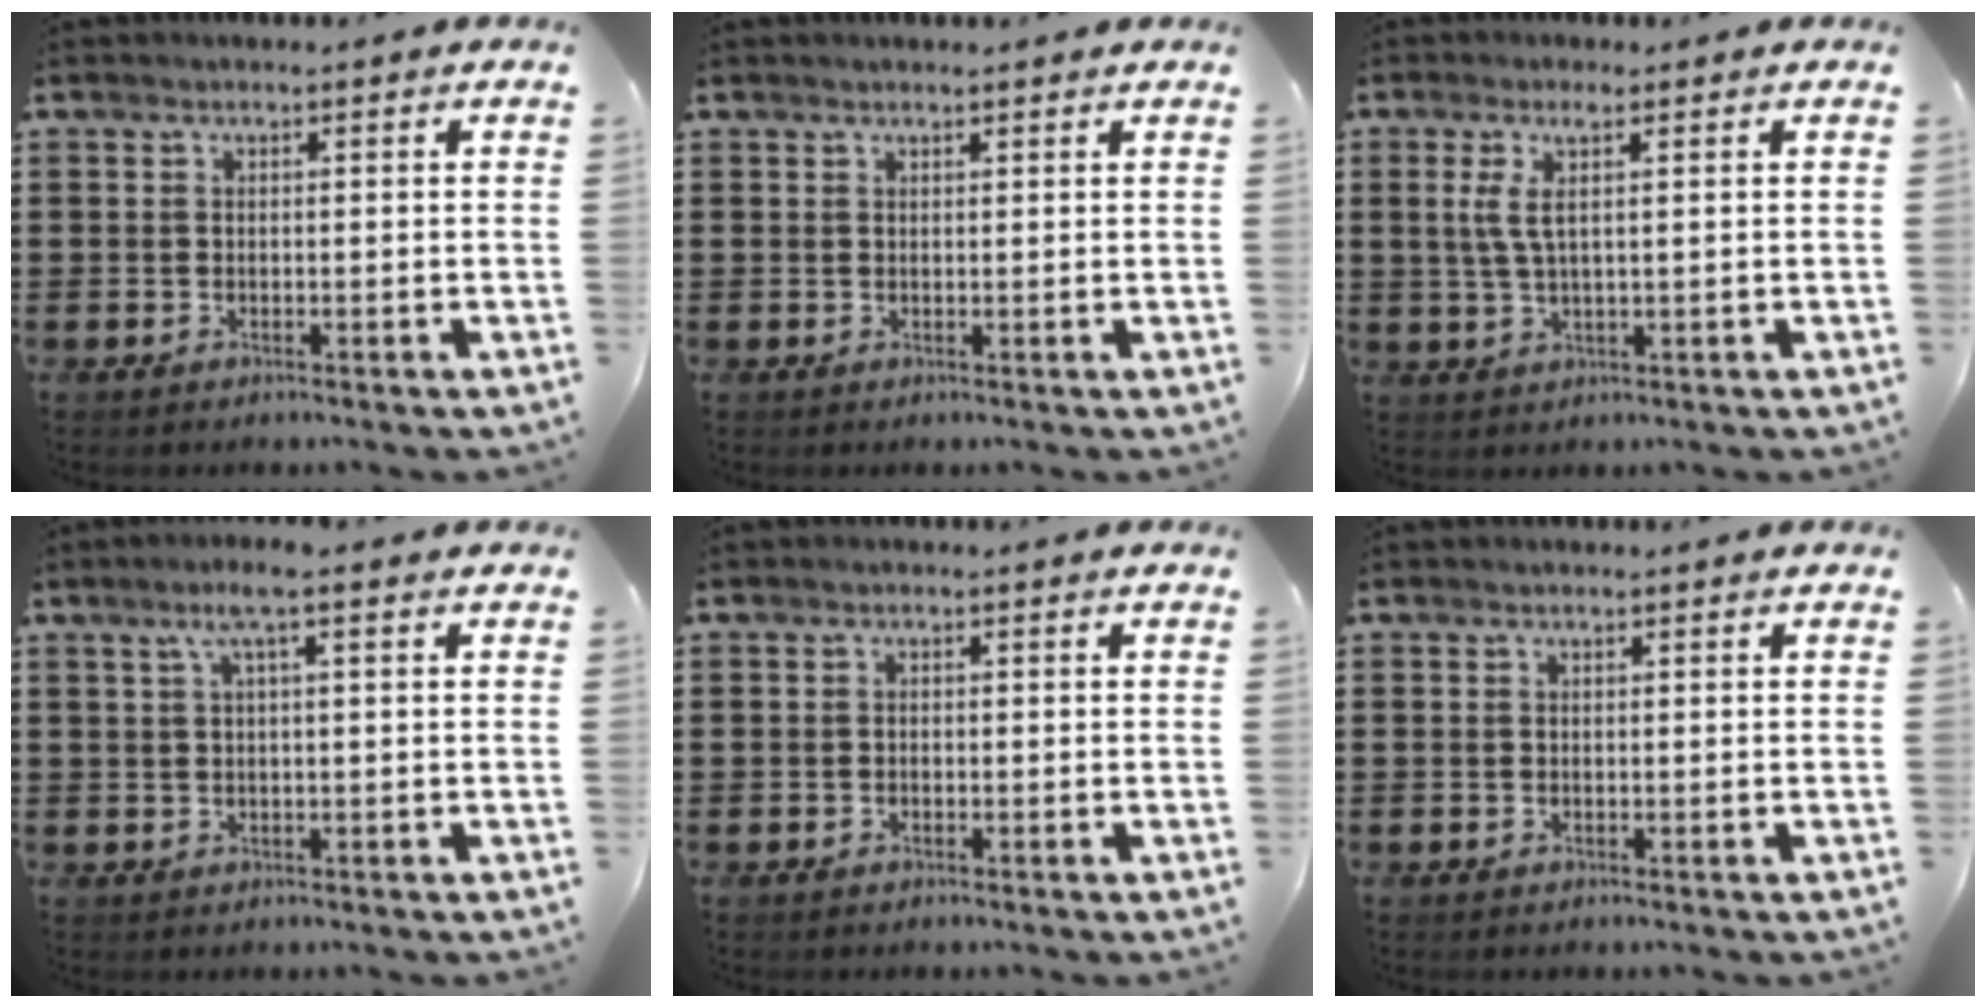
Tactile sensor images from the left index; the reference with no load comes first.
{"total": 0.9, "force": [0.8, -0.1, 0.3], "torque": [-0.007, -0.001, 0.015]}
{"total": 3.8, "force": [1.1, 0.5, 3.6], "torque": [-0.088, -0.007, 0.013]}
{"total": 3.1, "force": [1.2, 0.0, 2.9], "torque": [-0.058, 0.002, 0.020]}
{"total": 0.5, "force": [-0.4, 0.2, 0.2], "torque": [-0.006, -0.002, -0.009]}
{"total": 0.0}